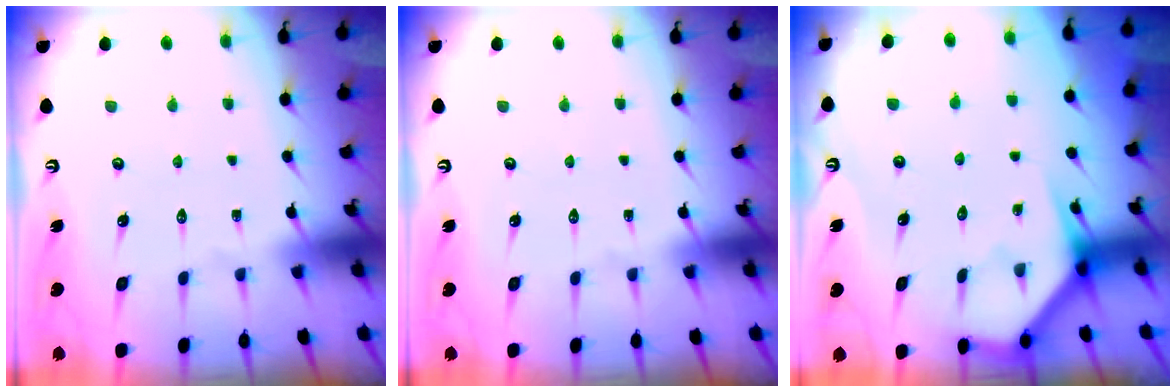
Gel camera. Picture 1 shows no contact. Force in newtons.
{"total": 0.0}
{"total": 3.8, "press": 3.8, "slide": 0.2}